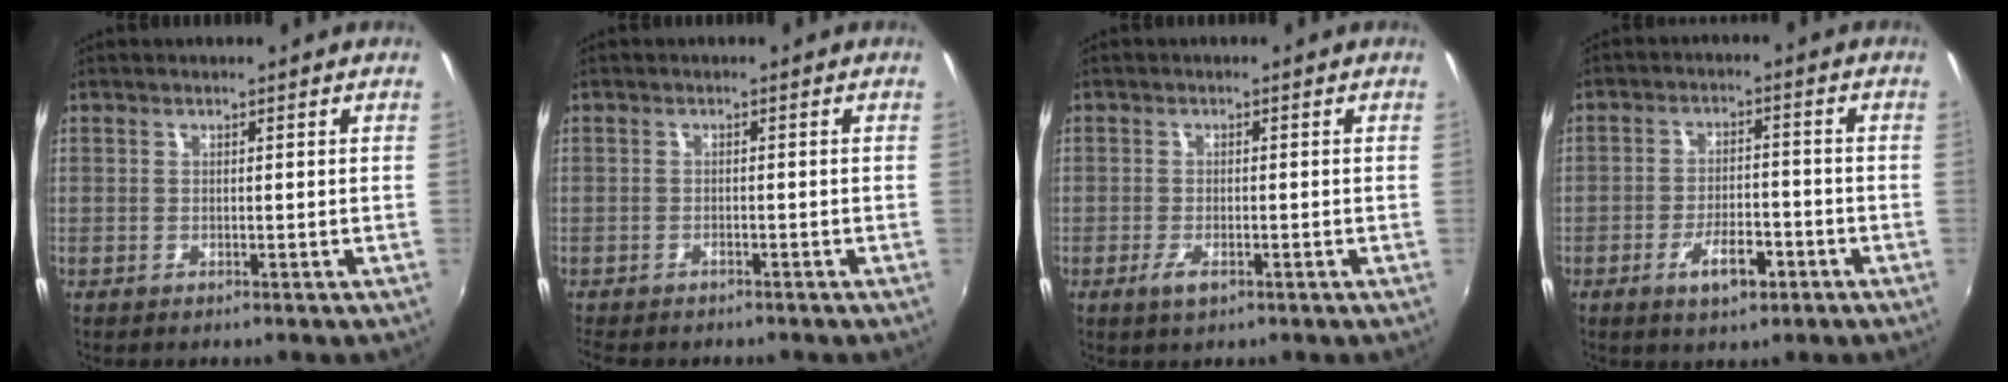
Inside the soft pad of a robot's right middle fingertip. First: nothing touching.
{"total": 3.8, "force": [-3.3, 1.2, 1.4], "torque": [-0.040, -0.017, -0.054]}
{"total": 2.6, "force": [-1.4, 1.0, 2.0], "torque": [-0.042, -0.005, -0.025]}
{"total": 6.5, "force": [-3.5, 2.7, 4.8], "torque": [-0.095, -0.001, -0.052]}